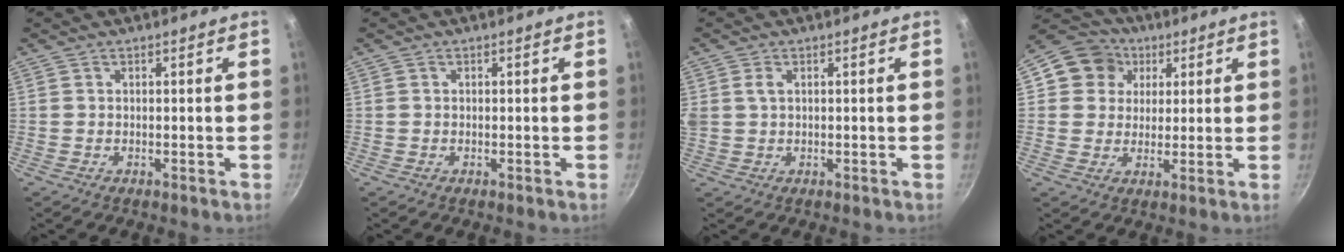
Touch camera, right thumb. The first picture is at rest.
{"total": 0.0}
{"total": 3.4, "force": [0.9, 2.3, 2.3], "torque": [-0.043, 0.003, 0.018]}
{"total": 9.5, "force": [3.1, 8.5, 2.9], "torque": [-0.016, 0.011, 0.038]}